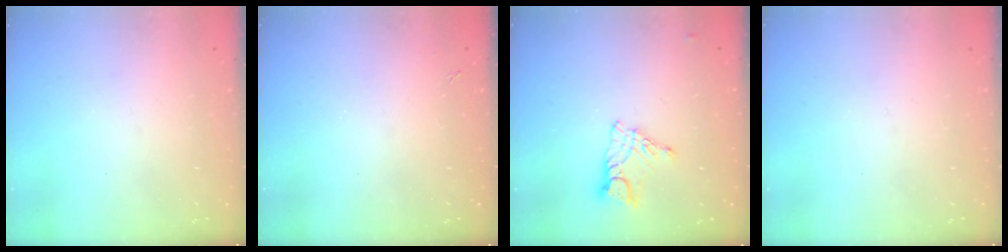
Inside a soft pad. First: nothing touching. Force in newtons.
{"total": 1.7, "press": 1.6, "slide": 0.3}
{"total": 9.6, "press": 9.6, "slide": 0.7}
{"total": 0.0}